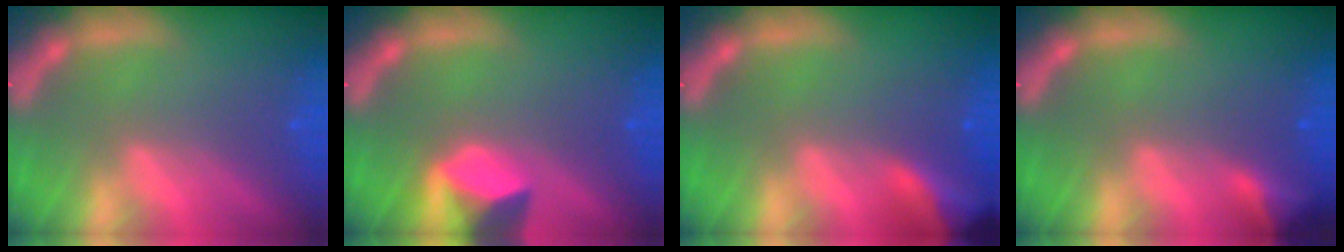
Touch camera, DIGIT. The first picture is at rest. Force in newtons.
{"total": 4.0}
{"total": 6.9}
{"total": 2.9}